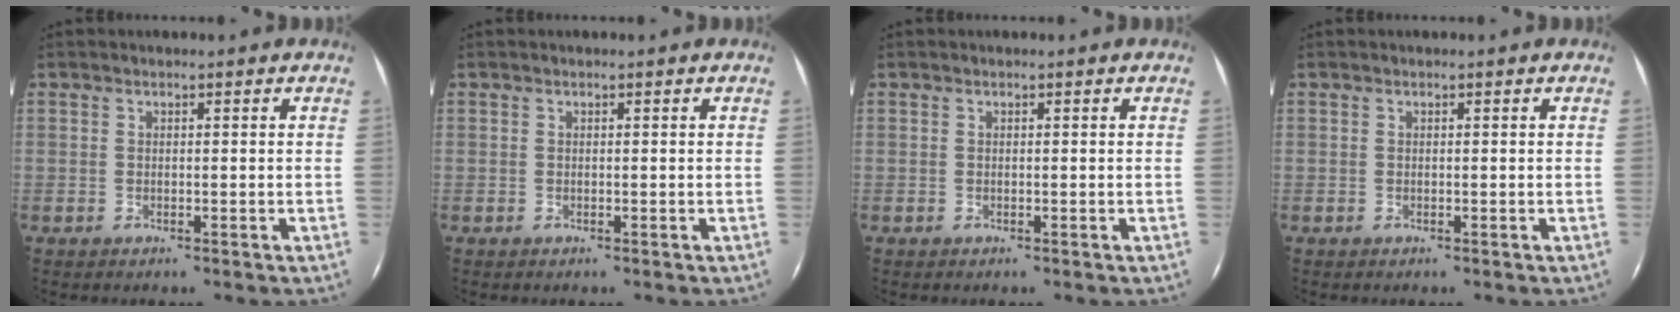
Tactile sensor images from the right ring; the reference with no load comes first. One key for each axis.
{"total": 0.0}
{"total": 0.0}
{"total": 0.0}